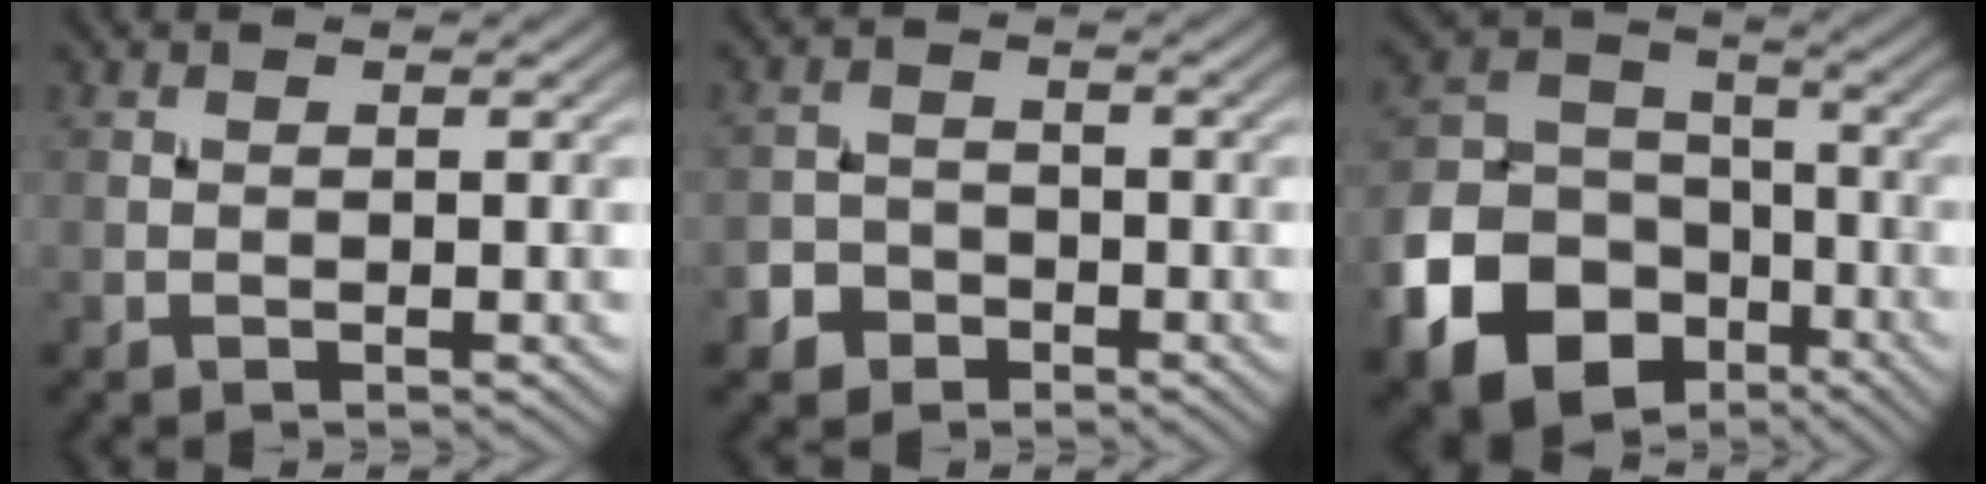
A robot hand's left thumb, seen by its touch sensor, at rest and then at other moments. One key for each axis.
{"total": 3.1, "fx": -1.9, "fy": 2.3, "fz": 0.7, "tx": -0.007, "ty": 0.000, "tz": -0.044}
{"total": 16.2, "fx": -8.0, "fy": 12.0, "fz": 7.4, "tx": -0.206, "ty": -0.047, "tz": -0.150}